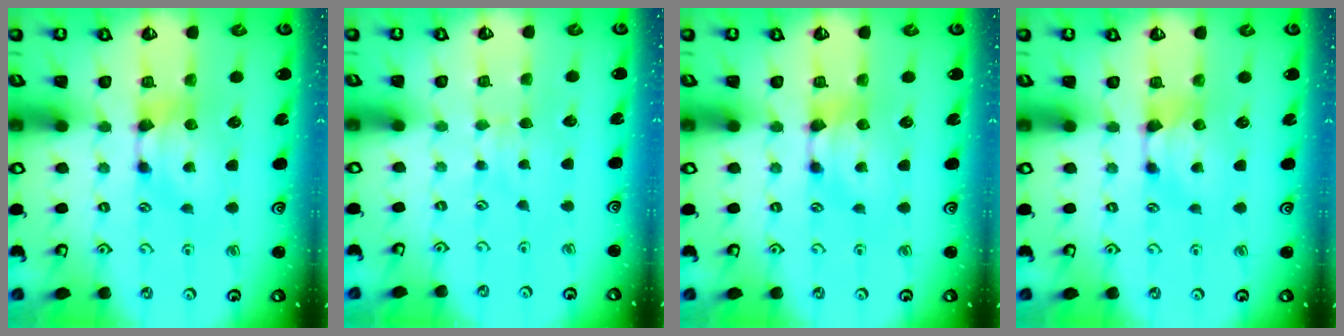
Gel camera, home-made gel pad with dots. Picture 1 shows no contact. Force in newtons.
{"total": 3.1, "press": 3.1, "slide": 0.3}
{"total": 0.0}
{"total": 0.5, "press": 0.2, "slide": 0.5}